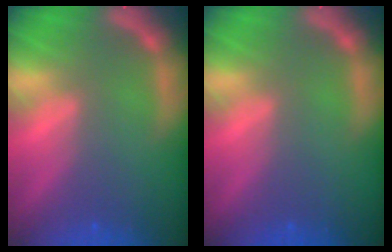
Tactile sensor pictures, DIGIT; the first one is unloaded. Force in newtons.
{"total": 0.0}